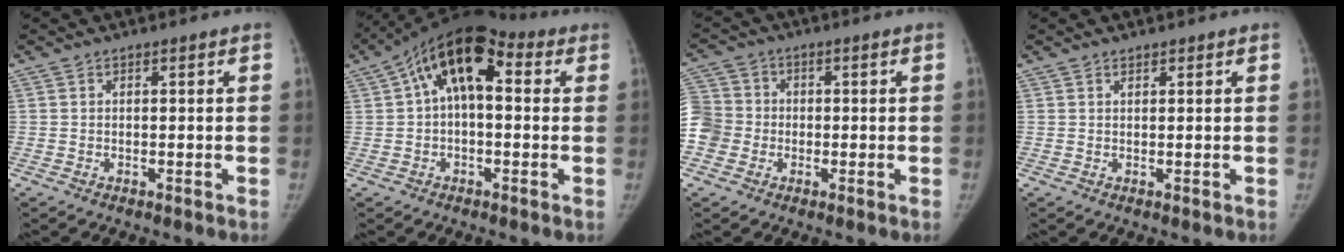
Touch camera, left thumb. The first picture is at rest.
{"total": 13.1, "force": [3.0, 7.0, 10.7], "torque": [-0.157, 0.037, 0.037]}
{"total": 8.8, "force": [-2.0, 8.2, 2.7], "torque": [-0.048, 0.022, -0.041]}
{"total": 0.7, "force": [0.6, 0.3, 0.1], "torque": [0.004, -0.004, 0.008]}